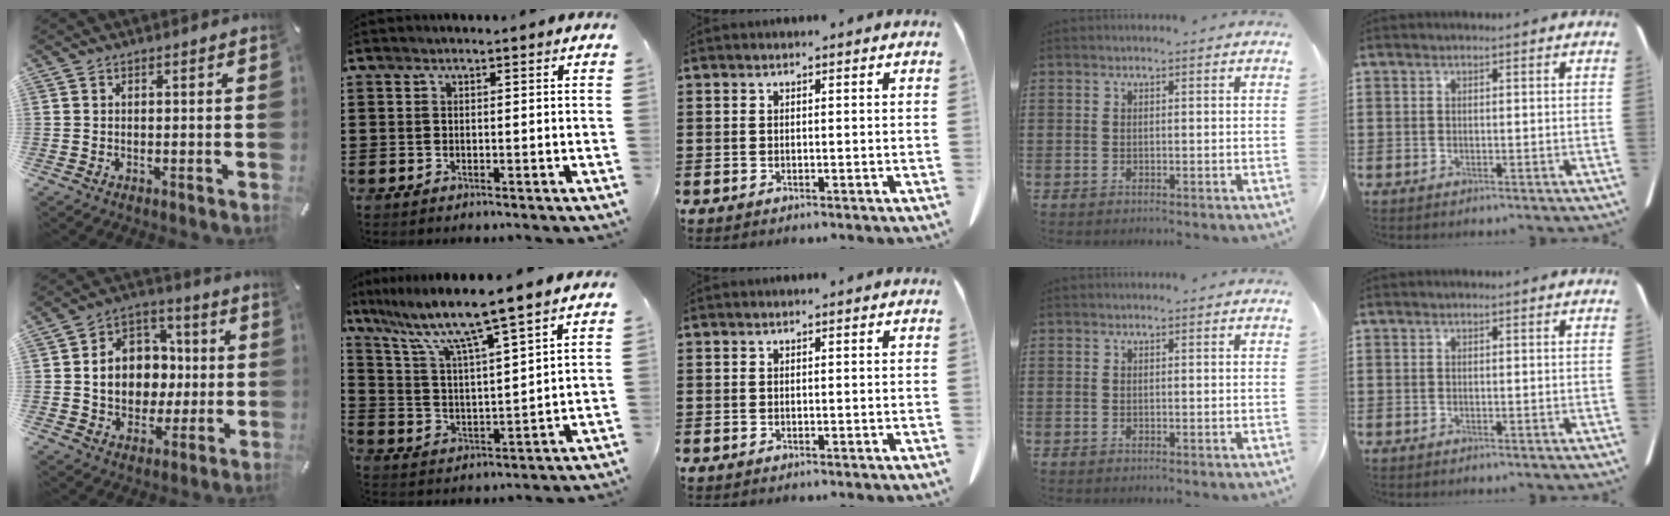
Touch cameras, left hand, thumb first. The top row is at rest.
{"thumb": {"total": 12.9, "force": [-0.5, 11.1, 6.5], "torque": [-0.115, 0.017, 0.000]}, "index": {"total": 8.2, "force": [6.7, -0.4, 4.7], "torque": [-0.119, -0.044, 0.106]}}